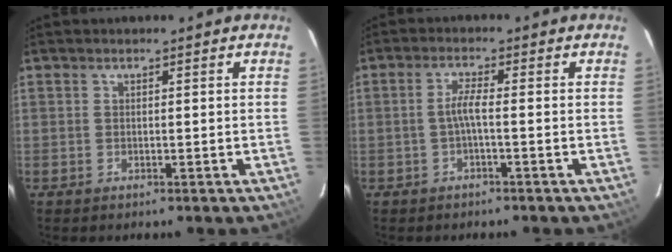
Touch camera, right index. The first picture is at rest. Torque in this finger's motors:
{"motor_torque": [0.53, -0.02, 0.26, 0.07]}